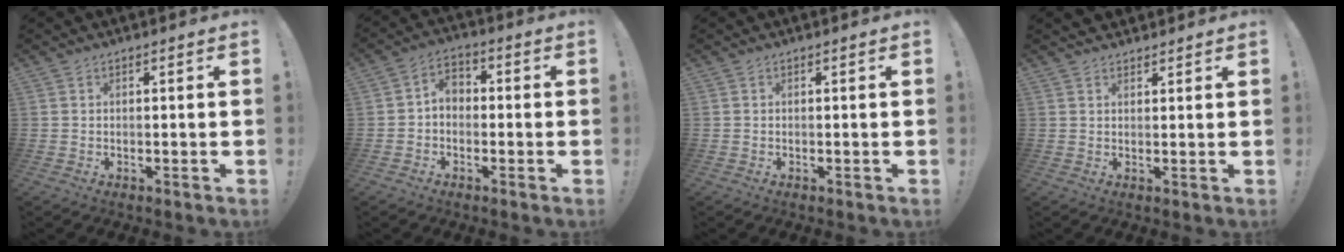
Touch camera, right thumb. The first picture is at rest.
{"total": 4.6, "force": [-0.9, 3.6, 2.7], "torque": [-0.057, 0.016, -0.013]}
{"total": 0.0}
{"total": 1.0, "force": [0.8, 0.6, -0.1], "torque": [0.009, -0.005, 0.014]}